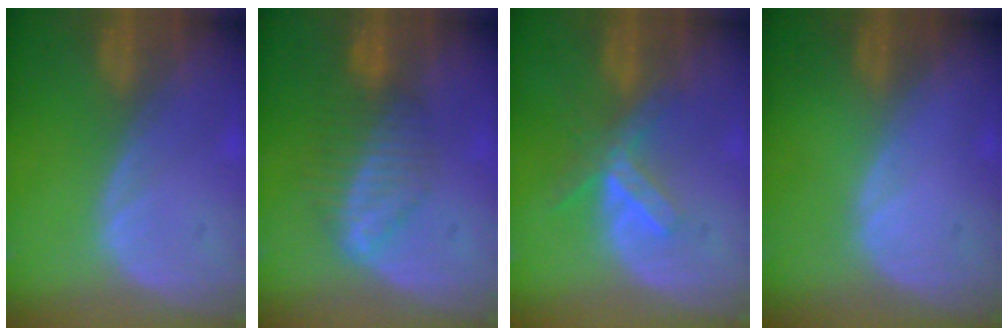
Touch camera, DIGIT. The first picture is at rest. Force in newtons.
{"total": 6.9, "press": 6.0, "slide": 3.5}
{"total": 5.2, "press": 5.1, "slide": 1.0}
{"total": 0.0}